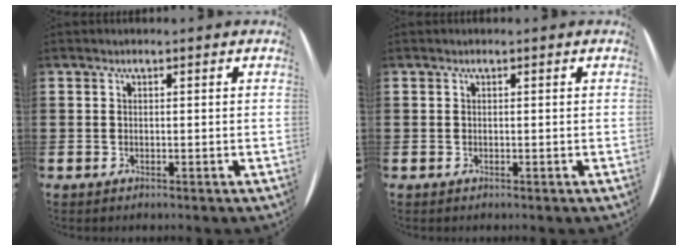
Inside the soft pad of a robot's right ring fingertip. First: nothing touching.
{"total": 0.0}